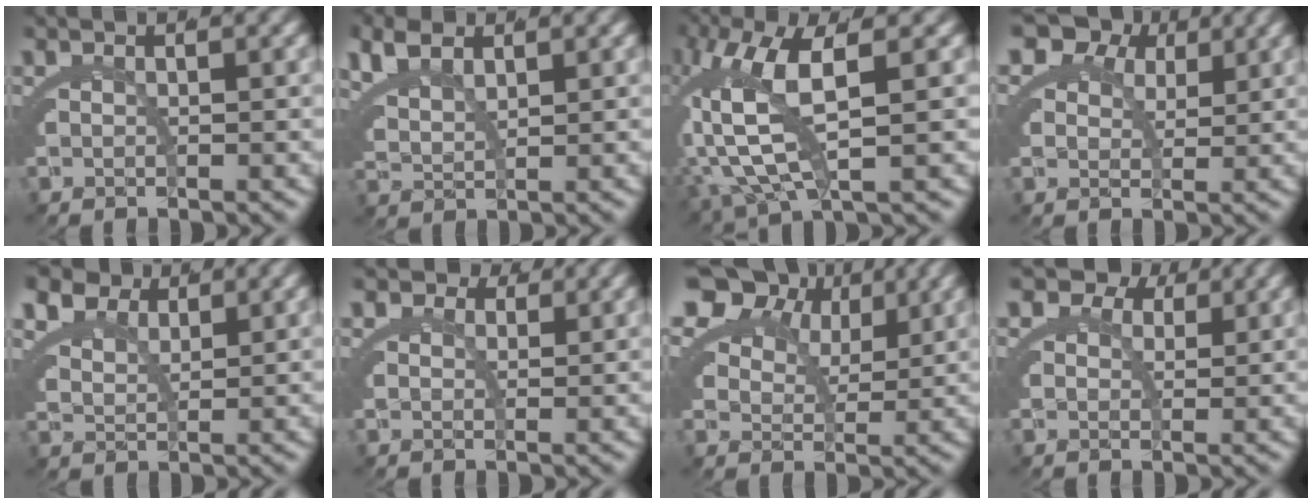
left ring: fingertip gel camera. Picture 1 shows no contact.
{"total": 4.2, "force": [2.7, 2.3, 2.2], "torque": [-0.066, -0.007, 0.056]}
{"total": 10.3, "force": [1.7, 5.2, 8.8], "torque": [-0.193, 0.001, 0.037]}
{"total": 9.3, "force": [4.2, 6.8, 4.7], "torque": [-0.093, -0.003, 0.064]}
{"total": 5.3, "force": [3.3, 3.2, 2.5], "torque": [-0.065, -0.011, 0.062]}
{"total": 2.9, "force": [1.7, 2.0, 1.3], "torque": [-0.030, -0.008, 0.030]}
{"total": 7.6, "force": [4.1, 4.8, 4.3], "torque": [-0.087, 0.002, 0.068]}
{"total": 6.3, "force": [3.0, 4.6, 3.1], "torque": [-0.064, -0.007, 0.046]}